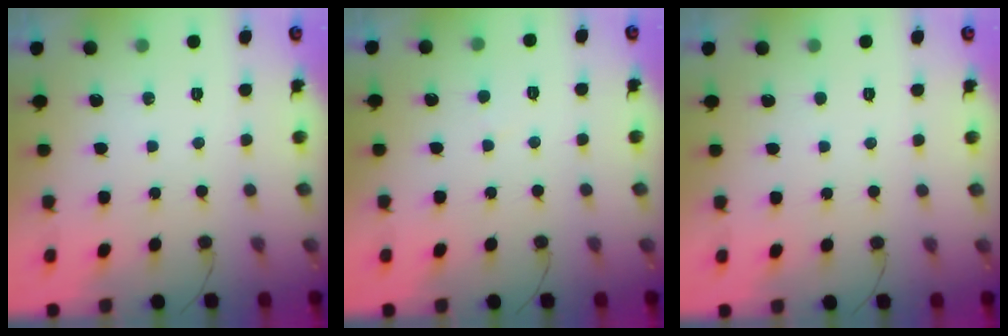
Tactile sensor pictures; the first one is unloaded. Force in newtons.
{"total": 2.4, "press": 2.4, "slide": 0.2}
{"total": 1.6, "press": 1.6, "slide": 0.2}